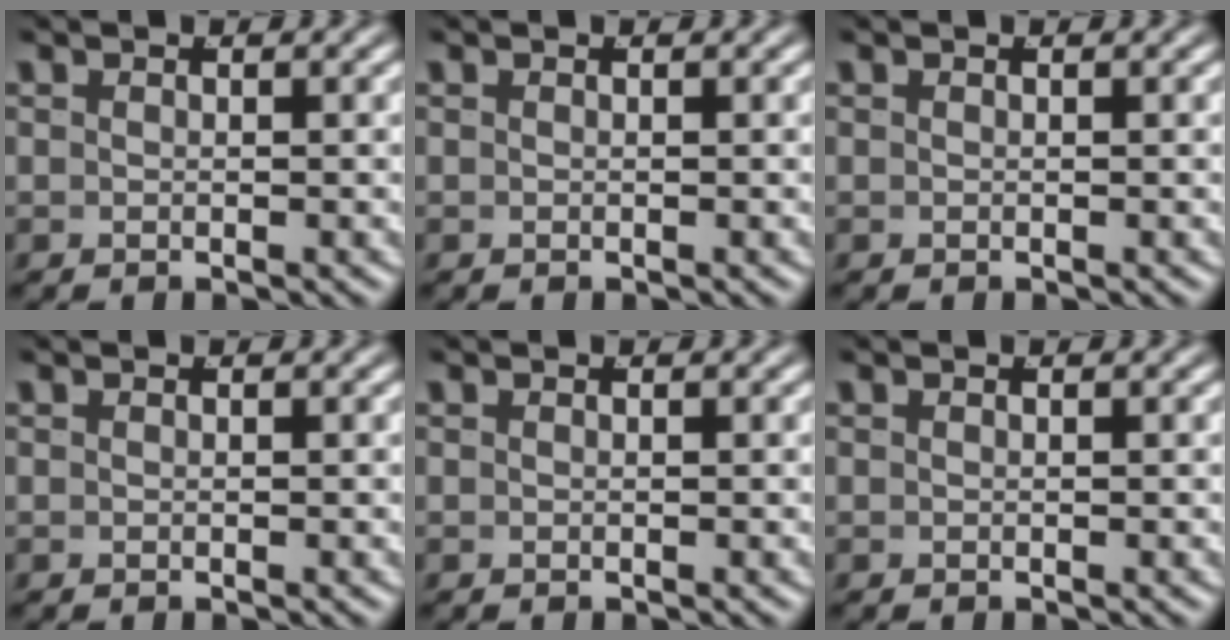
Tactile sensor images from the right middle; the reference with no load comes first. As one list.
[{"total": 0.0}, {"total": 0.0}, {"total": 0.0}, {"total": 0.0}, {"total": 0.0}]